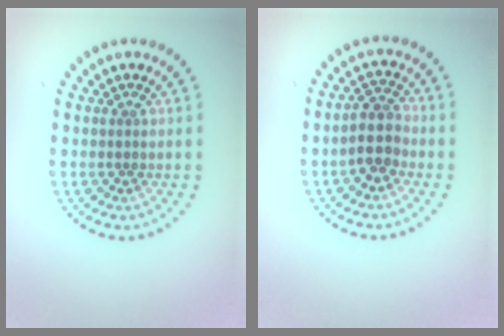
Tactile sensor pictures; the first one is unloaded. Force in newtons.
{"total": 2.8, "press": 2.5, "slide": 1.2}